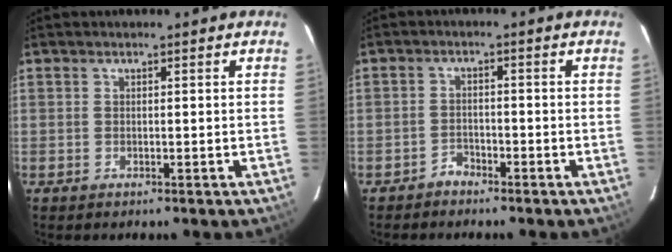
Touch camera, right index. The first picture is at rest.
{"total": 2.3, "force": [-2.0, 1.1, 0.0], "torque": [0.002, 0.007, -0.037]}